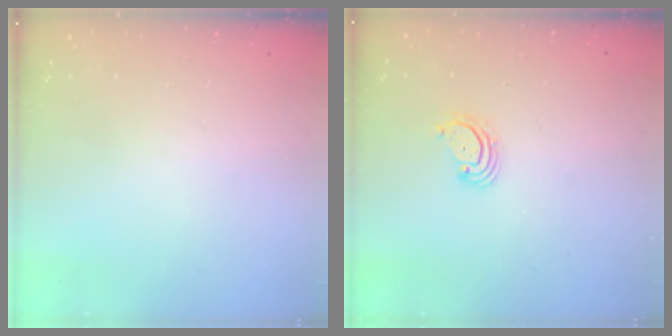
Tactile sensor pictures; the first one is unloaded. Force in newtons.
{"total": 3.0, "press": 3.0, "slide": 0.3}